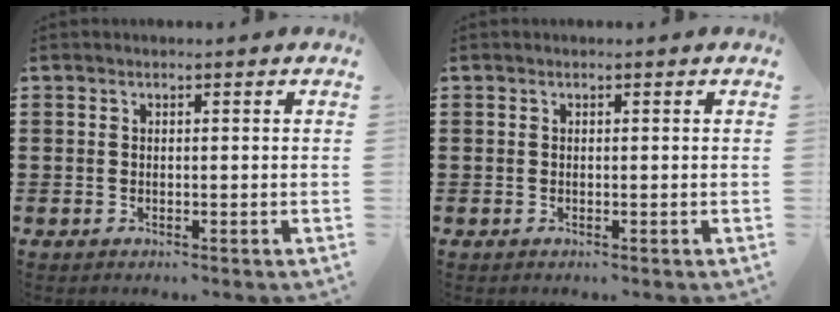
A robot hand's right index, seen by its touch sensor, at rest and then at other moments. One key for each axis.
{"total": 0.0}